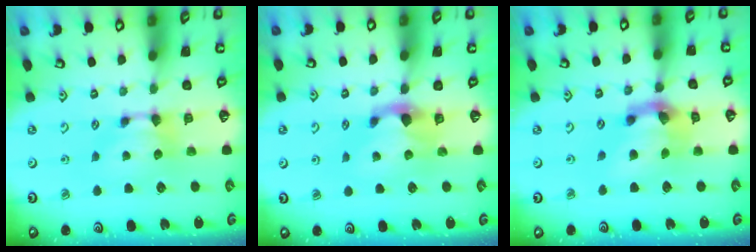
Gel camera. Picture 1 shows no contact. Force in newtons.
{"total": 1.7, "press": 1.0, "slide": 1.4}
{"total": 6.8, "press": 6.3, "slide": 2.4}